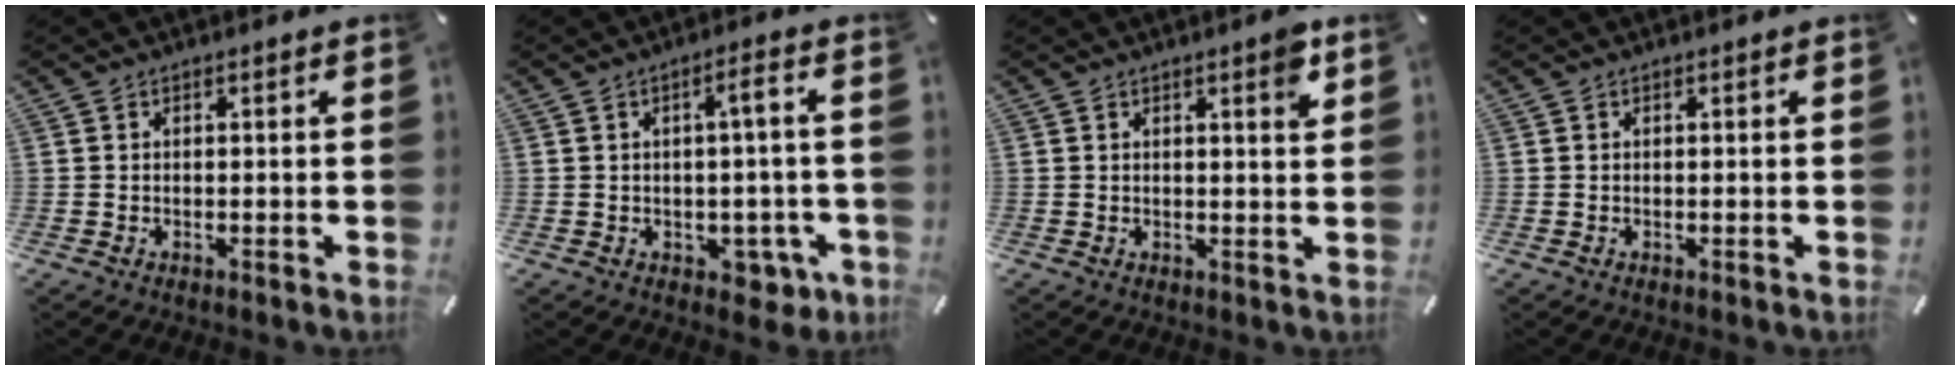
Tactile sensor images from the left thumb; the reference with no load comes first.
{"total": 6.2, "force": [-1.3, 3.3, 5.1], "torque": [-0.063, 0.006, -0.027]}
{"total": 3.6, "force": [2.1, 0.7, 2.8], "torque": [-0.036, -0.012, 0.032]}
{"total": 0.0}